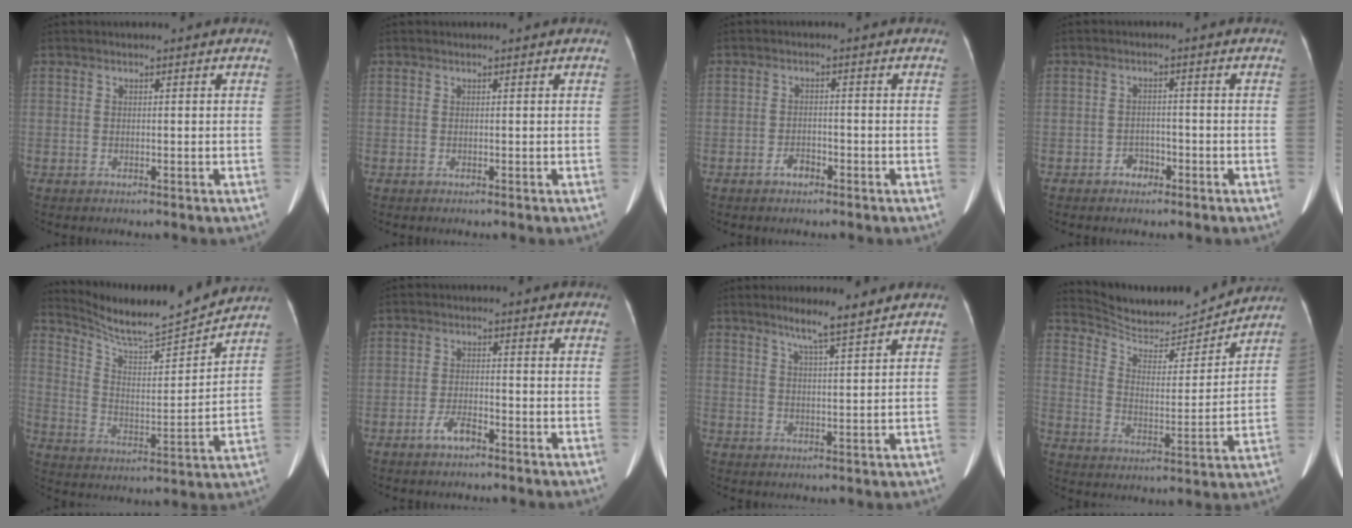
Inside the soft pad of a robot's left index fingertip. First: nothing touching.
{"total": 0.0}
{"total": 2.2, "force": [-1.6, 1.1, 1.1], "torque": [-0.020, 0.003, -0.026]}
{"total": 2.5, "force": [-1.6, 1.6, 0.8], "torque": [-0.012, 0.007, -0.024]}
{"total": 15.2, "force": [14.5, -0.2, 4.5], "torque": [-0.086, -0.010, 0.233]}
{"total": 3.2, "force": [-2.3, 1.0, 2.1], "torque": [-0.044, 0.002, -0.044]}
{"total": 5.2, "force": [4.1, -0.6, 3.2], "torque": [-0.056, 0.001, 0.071]}
{"total": 14.0, "force": [13.7, 1.9, 2.4], "torque": [-0.044, -0.011, 0.212]}